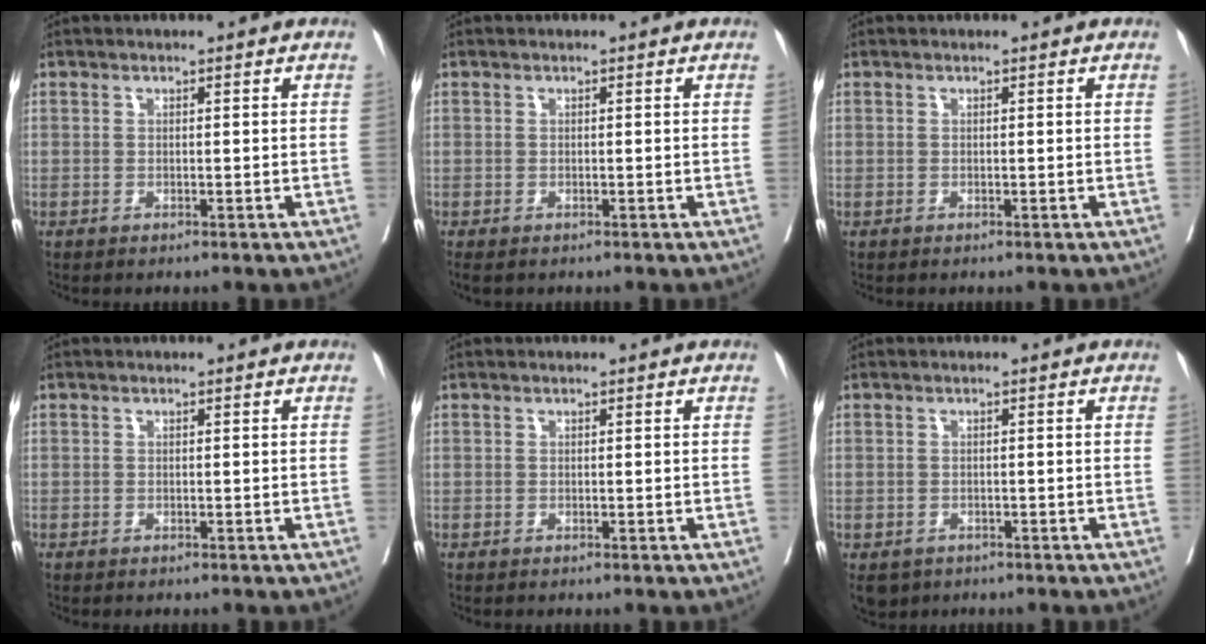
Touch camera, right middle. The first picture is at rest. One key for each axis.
{"total": 1.1, "fx": -0.8, "fy": 0.6, "fz": 0.5, "tx": -0.006, "ty": -0.002, "tz": -0.010}
{"total": 0.0}
{"total": 0.0}
{"total": 0.0}
{"total": 3.7, "fx": -2.4, "fy": 2.6, "fz": 1.0, "tx": -0.010, "ty": -0.002, "tz": -0.035}